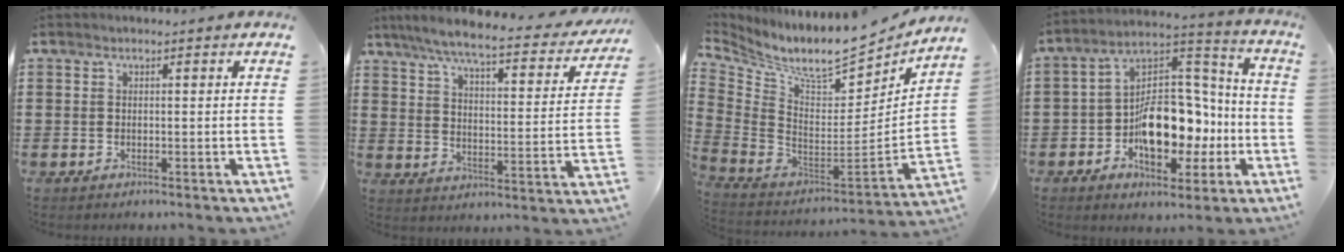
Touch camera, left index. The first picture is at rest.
{"total": 6.8, "force": [5.8, 0.1, 3.7], "torque": [-0.096, -0.038, 0.094]}
{"total": 8.3, "force": [6.9, 1.6, 4.2], "torque": [-0.100, -0.069, 0.113]}
{"total": 11.7, "force": [-3.5, 7.8, 7.9], "torque": [-0.129, 0.006, -0.060]}